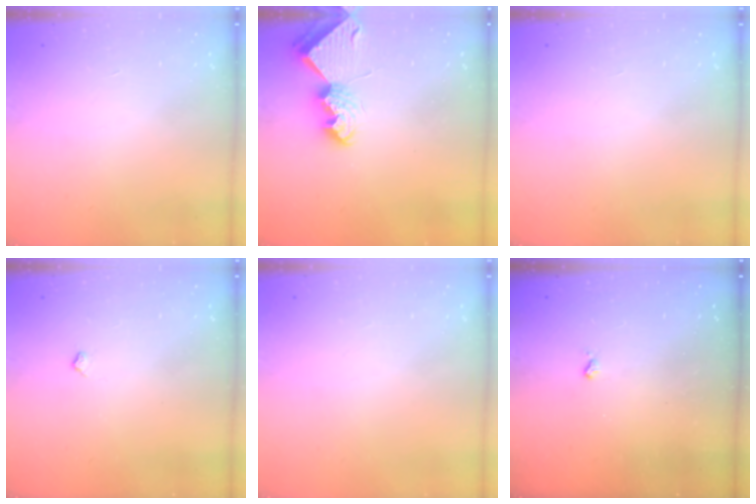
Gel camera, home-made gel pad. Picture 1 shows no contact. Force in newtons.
{"total": 8.0, "press": 8.0, "slide": 0.3}
{"total": 0.0}
{"total": 3.6, "press": 3.6, "slide": 0.6}
{"total": 0.0}
{"total": 2.1, "press": 2.1, "slide": 0.5}